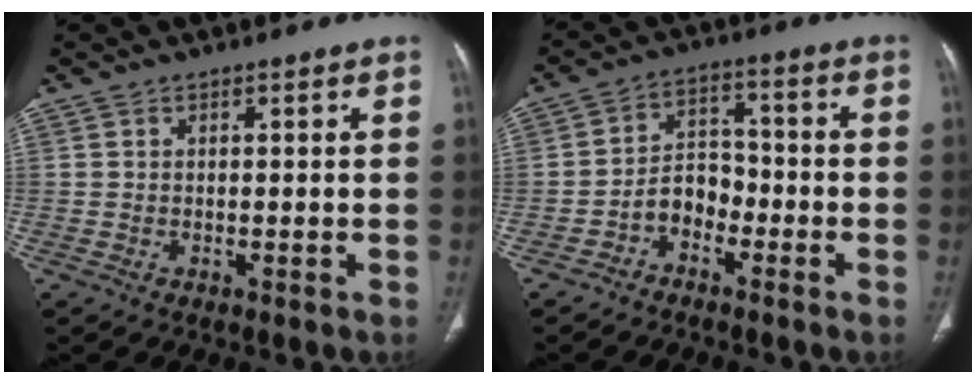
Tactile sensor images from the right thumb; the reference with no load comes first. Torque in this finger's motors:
{"motor_torque": [0.20, 0.24, 0.98, -0.51, 0.01]}